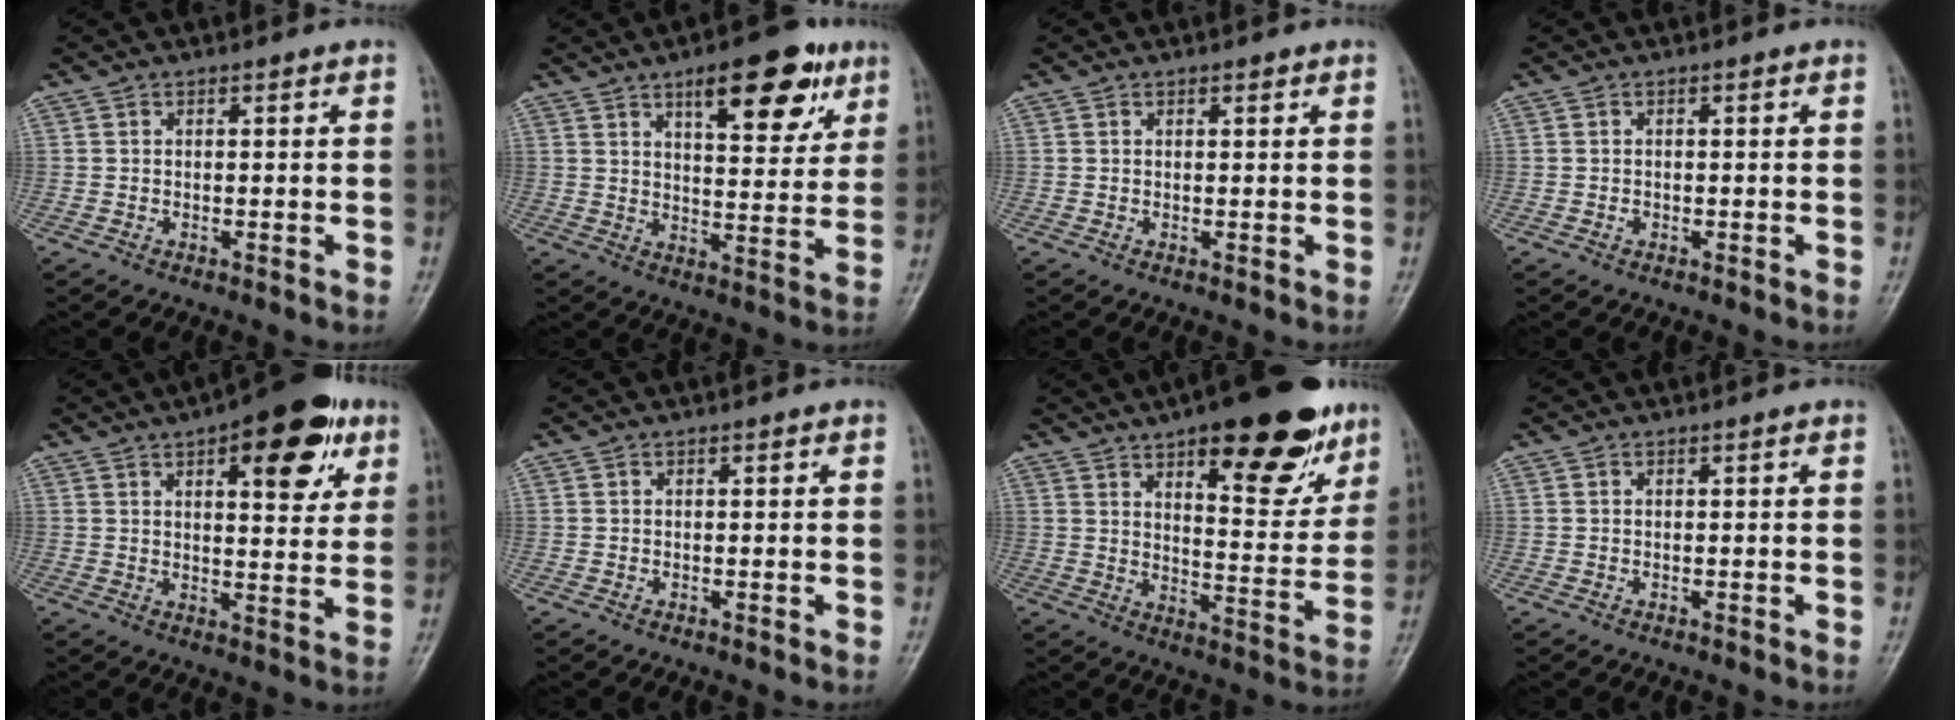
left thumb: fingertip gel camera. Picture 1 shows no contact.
{"total": 14.6, "force": [8.0, 5.7, 10.8], "torque": [-0.111, -0.031, 0.113]}
{"total": 1.0, "force": [0.6, 0.5, 0.6], "torque": [-0.005, -0.002, 0.007]}
{"total": 0.6, "force": [-0.2, 0.5, 0.3], "torque": [0.000, 0.002, -0.004]}
{"total": 15.2, "force": [7.1, 6.3, 11.8], "torque": [-0.116, -0.017, 0.091]}
{"total": 0.0}
{"total": 21.6, "force": [12.7, 8.0, 15.5], "torque": [-0.170, -0.053, 0.185]}
{"total": 0.0}